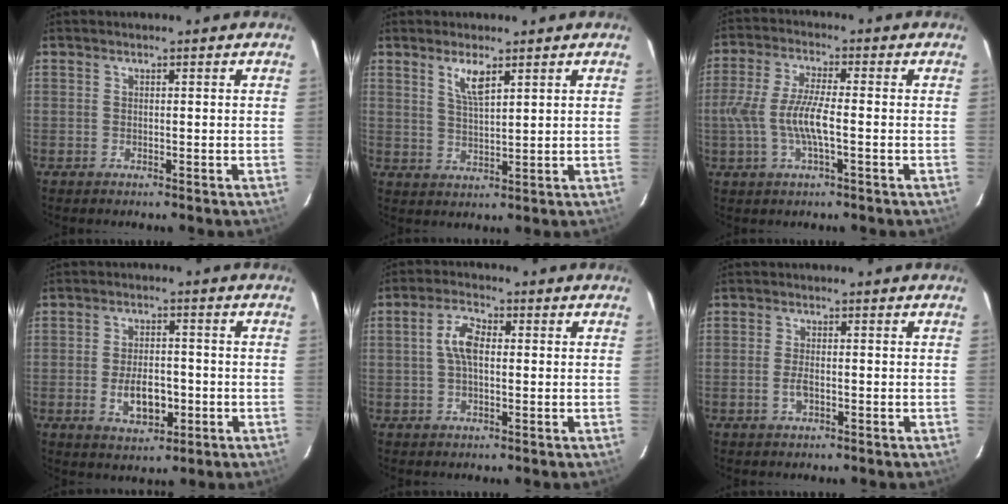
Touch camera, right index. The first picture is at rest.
{"total": 4.5, "force": [2.7, 1.1, 3.4], "torque": [-0.065, -0.002, 0.053]}
{"total": 8.9, "force": [-1.8, 1.9, 8.5], "torque": [-0.176, -0.002, -0.035]}
{"total": 7.6, "force": [-2.0, 4.1, 6.1], "torque": [-0.117, -0.001, -0.025]}
{"total": 5.3, "force": [0.4, 2.6, 4.6], "torque": [-0.091, 0.014, 0.008]}
{"total": 2.4, "force": [-0.8, 1.0, 2.0], "torque": [-0.041, -0.001, -0.014]}